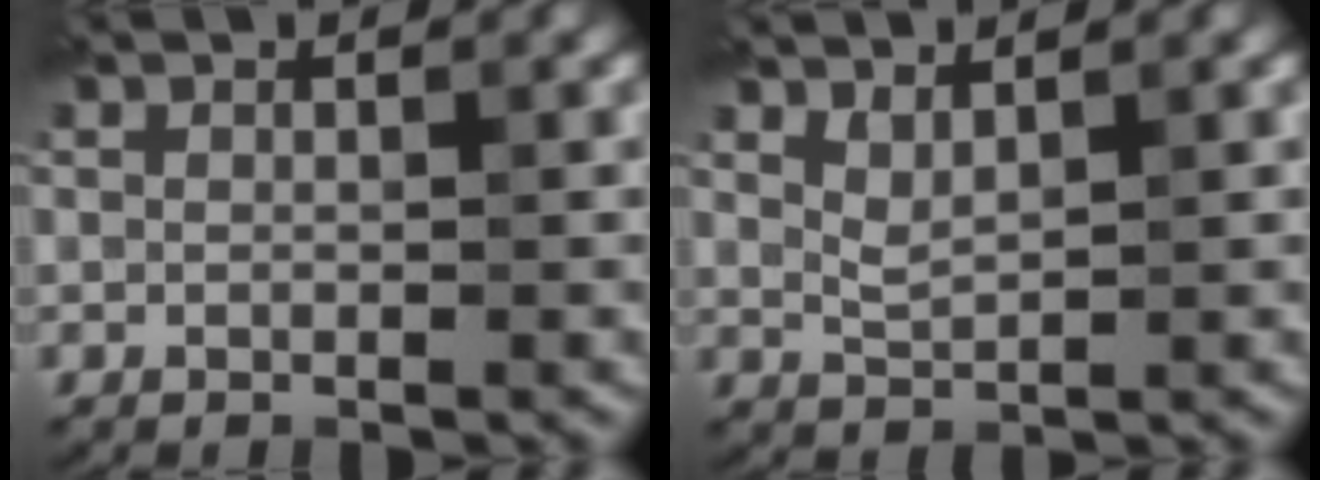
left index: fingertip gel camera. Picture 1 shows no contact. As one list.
[{"total": 1.5, "force": [1.5, 0.2, 0.4], "torque": [-0.013, 0.002, 0.032]}]